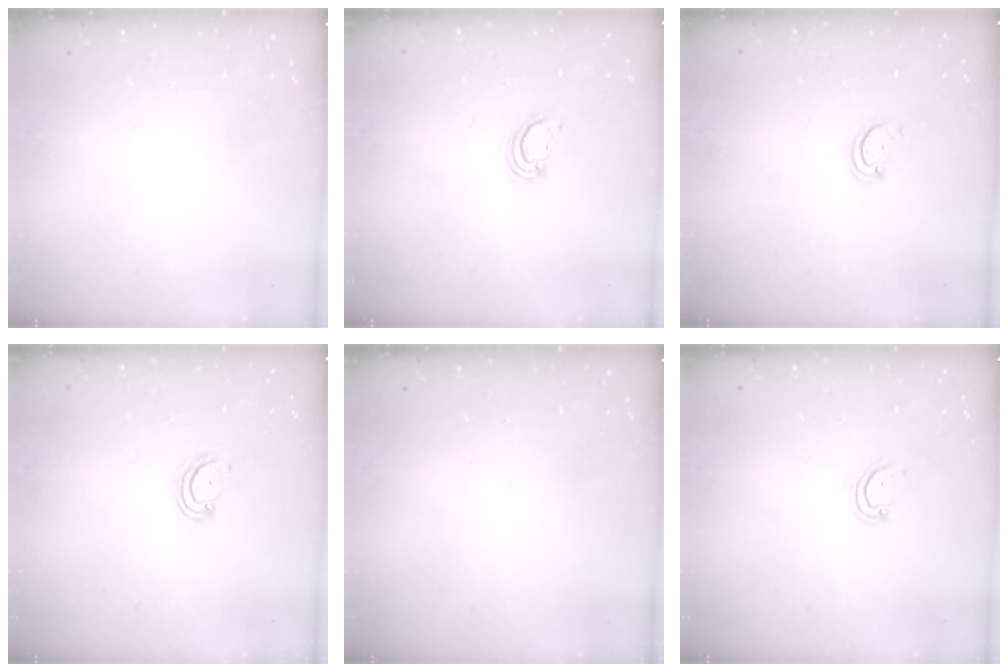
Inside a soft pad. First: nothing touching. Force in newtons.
{"total": 2.1, "press": 2.1, "slide": 0.1}
{"total": 2.2, "press": 2.2, "slide": 0.2}
{"total": 3.6, "press": 3.6, "slide": 0.3}
{"total": 0.0}
{"total": 3.8, "press": 3.8, "slide": 0.2}